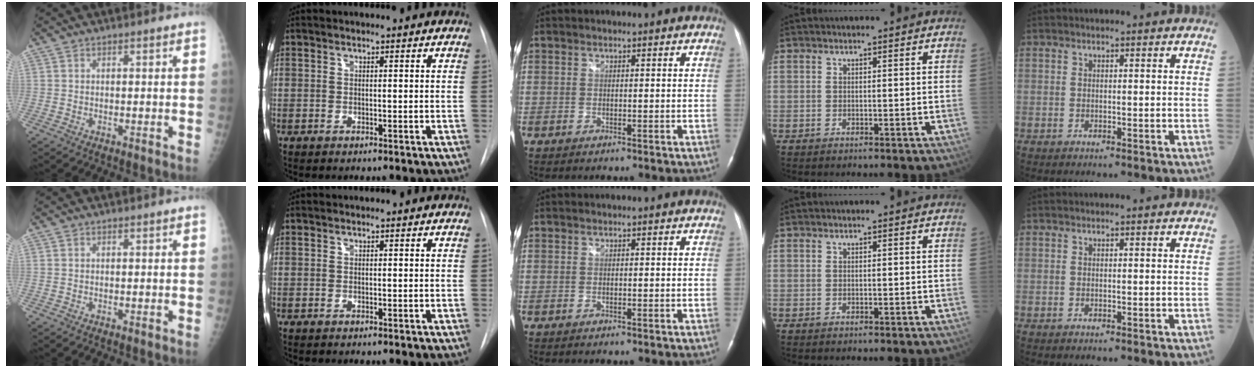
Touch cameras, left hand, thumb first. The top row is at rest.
{}